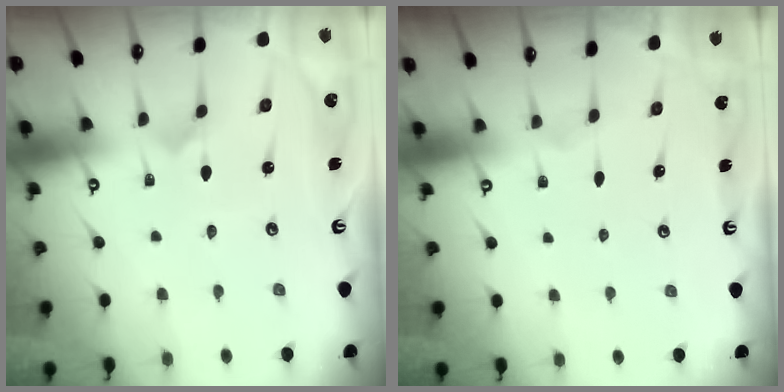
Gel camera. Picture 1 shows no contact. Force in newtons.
{"total": 0.0}